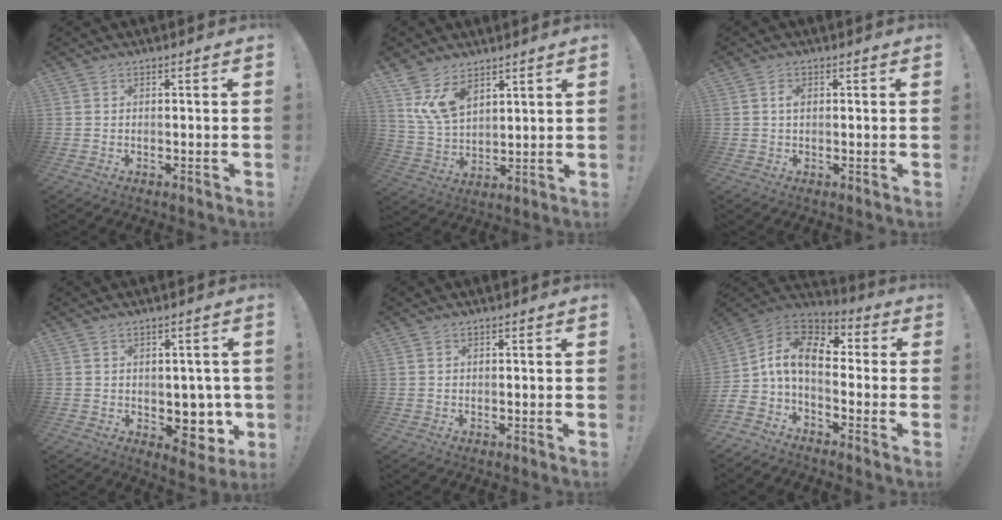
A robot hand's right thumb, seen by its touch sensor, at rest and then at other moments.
{"total": 11.5, "force": [7.2, 6.6, 6.2], "torque": [-0.121, -0.035, 0.141]}
{"total": 1.6, "force": [0.3, 1.0, 1.2], "torque": [-0.021, 0.005, 0.004]}
{"total": 8.2, "force": [-0.6, 6.6, 4.8], "torque": [-0.031, -0.010, 0.003]}
{"total": 0.0}
{"total": 12.6, "force": [0.4, 7.0, 10.5], "torque": [-0.201, 0.009, 0.007]}